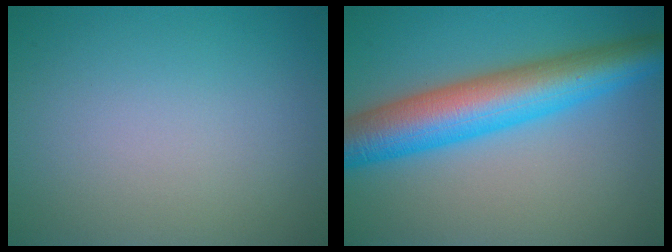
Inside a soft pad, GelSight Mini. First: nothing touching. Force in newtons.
{"total": 9.1, "press": 9.1, "slide": 0.2}